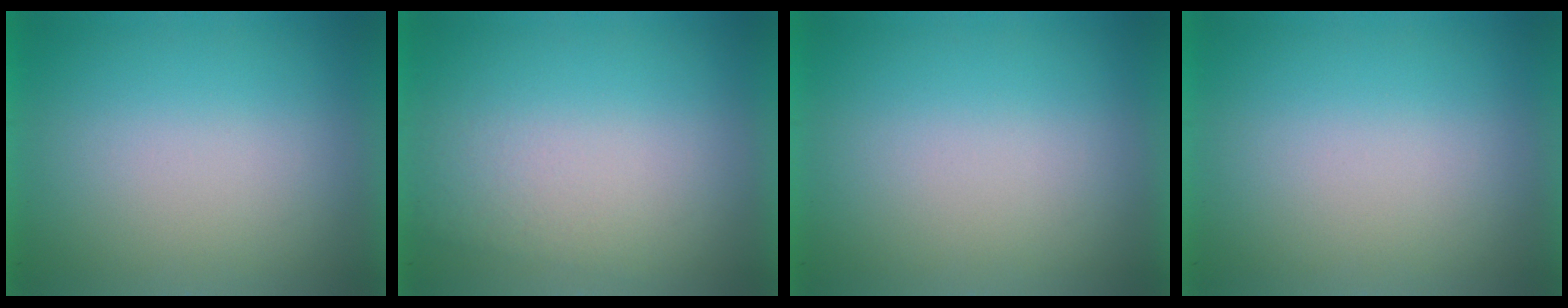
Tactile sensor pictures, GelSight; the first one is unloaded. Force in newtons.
{"total": 1.1}
{"total": 0.0}
{"total": 0.0}